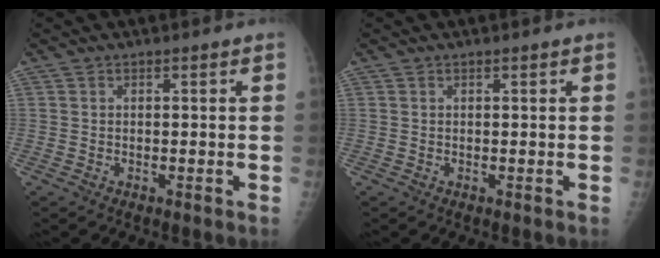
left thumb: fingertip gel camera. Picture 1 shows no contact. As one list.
[{"total": 0.0}]